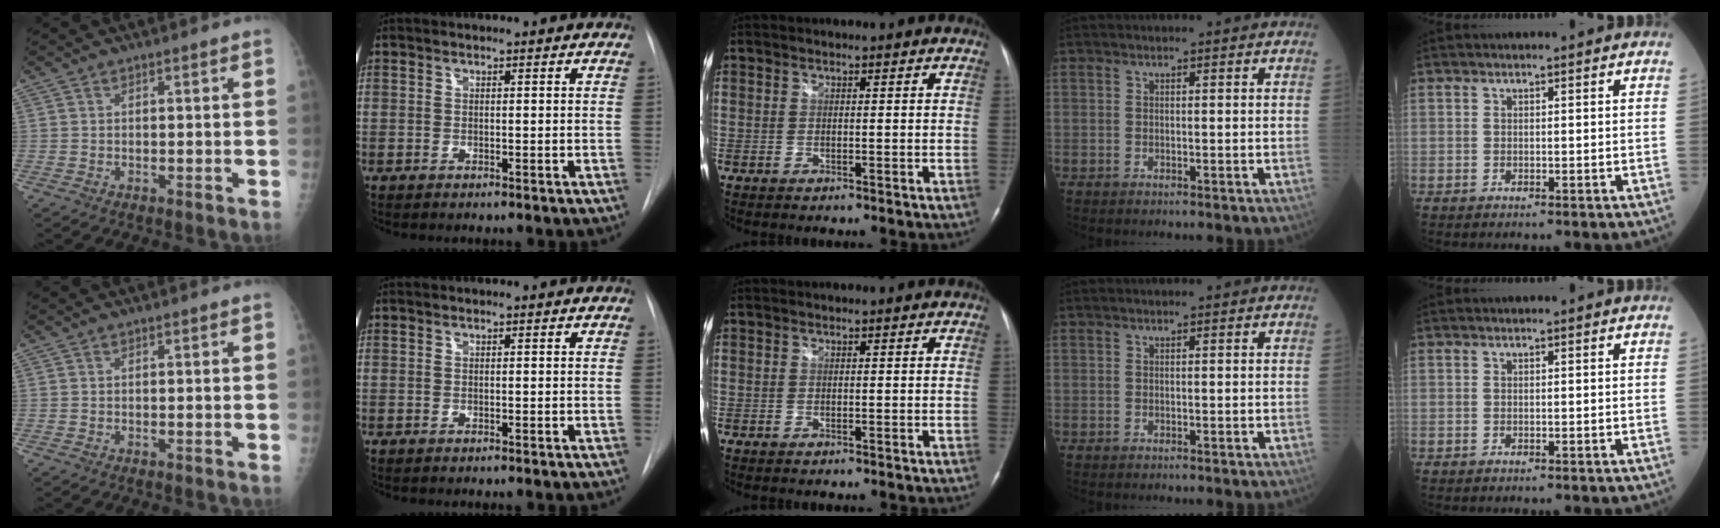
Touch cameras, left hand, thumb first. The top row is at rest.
{}